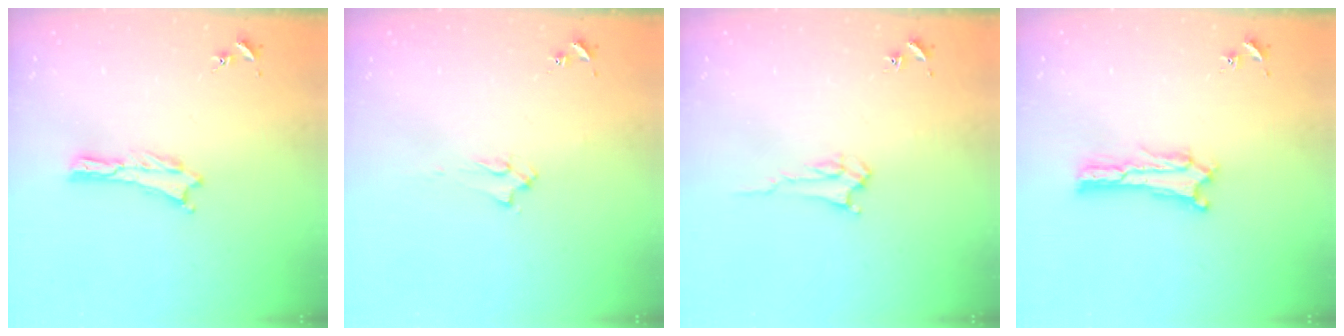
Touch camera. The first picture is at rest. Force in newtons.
{"total": 2.0, "press": 2.0, "slide": 0.3}
{"total": 2.8, "press": 2.8, "slide": 0.4}
{"total": 0.6, "press": 0.5, "slide": 0.2}